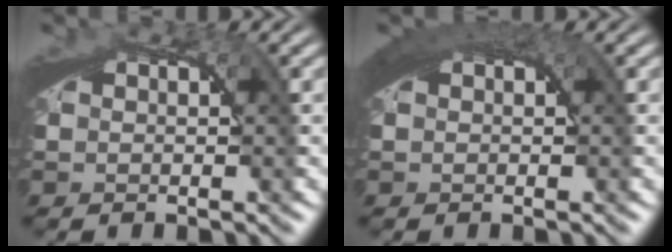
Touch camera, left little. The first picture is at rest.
{"total": 2.9, "force": [1.5, 0.8, 2.4], "torque": [-0.026, 0.014, 0.017]}